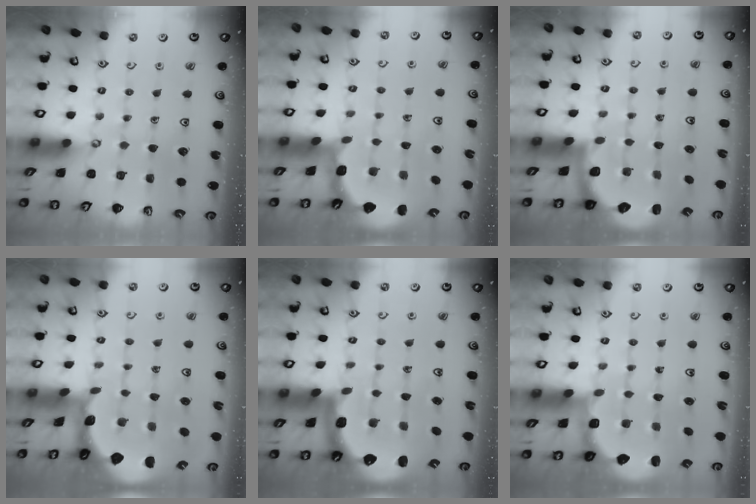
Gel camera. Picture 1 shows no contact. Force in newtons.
{"total": 2.1, "press": 2.1, "slide": 0.2}
{"total": 2.5, "press": 2.1, "slide": 1.3}
{"total": 1.0, "press": 1.0, "slide": 0.1}
{"total": 1.6, "press": 1.5, "slide": 0.6}
{"total": 2.8, "press": 2.1, "slide": 1.9}